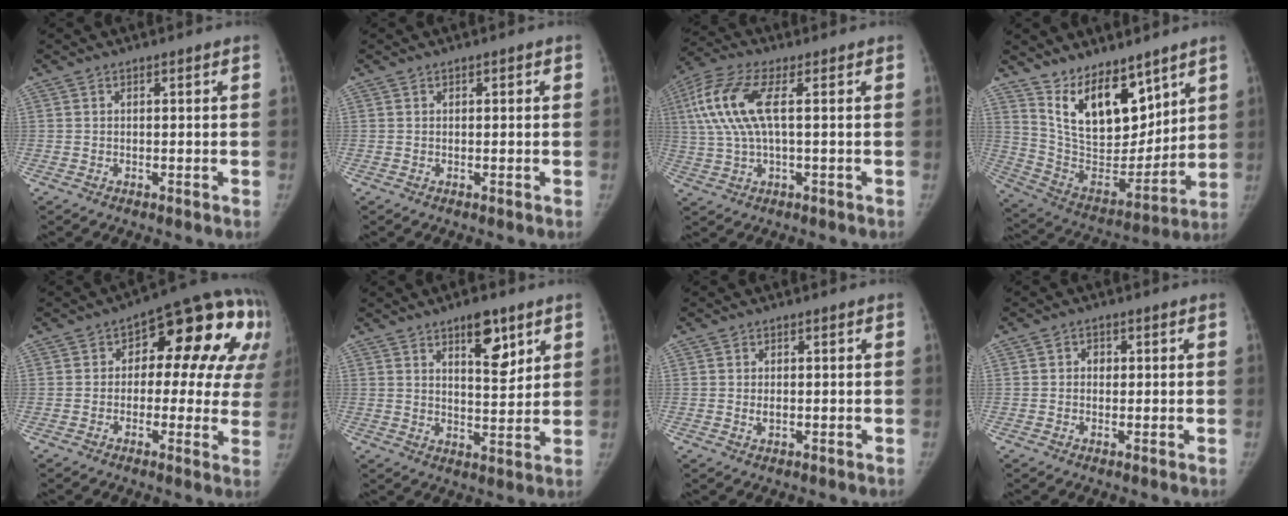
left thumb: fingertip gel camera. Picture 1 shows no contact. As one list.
[{"total": 0.5, "force": [0.2, 0.3, 0.3], "torque": [0.002, 0.001, 0.001]}, {"total": 11.2, "force": [2.1, 3.9, 10.3], "torque": [-0.261, 0.018, 0.038]}, {"total": 18.6, "force": [11.5, 9.2, 11.3], "torque": [-0.133, -0.080, 0.225]}, {"total": 19.5, "force": [5.6, 11.0, 15.1], "torque": [-0.119, 0.029, 0.060]}, {"total": 8.6, "force": [4.9, 3.4, 6.1], "torque": [-0.068, -0.032, 0.075]}, {"total": 1.3, "force": [0.0, 0.8, 1.0], "torque": [-0.012, -0.001, -0.001]}, {"total": 1.9, "force": [0.2, 1.7, 0.7], "torque": [0.001, 0.004, -0.002]}]